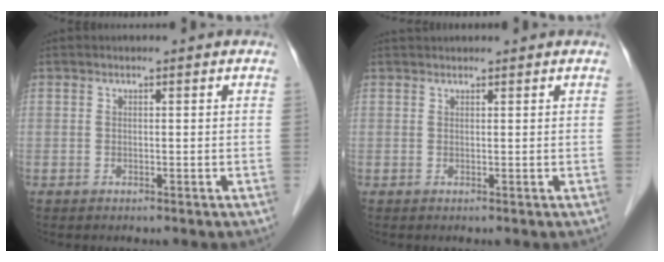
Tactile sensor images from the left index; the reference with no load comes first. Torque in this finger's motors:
{"motor_torque": [-0.13, -0.05, 0.07, 0.03]}